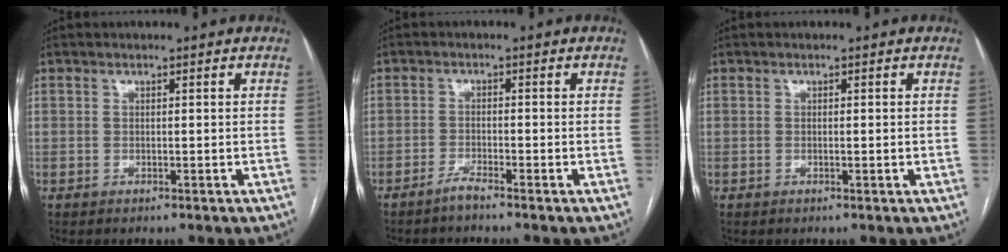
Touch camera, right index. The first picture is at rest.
{"total": 2.0, "force": [-1.7, -0.3, 0.8], "torque": [-0.021, -0.002, -0.037]}
{"total": 0.8, "force": [-0.1, 0.1, 0.8], "torque": [-0.017, -0.001, 0.001]}